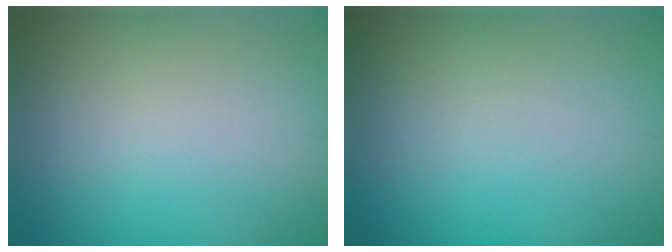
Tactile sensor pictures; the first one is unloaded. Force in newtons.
{"total": 0.0}